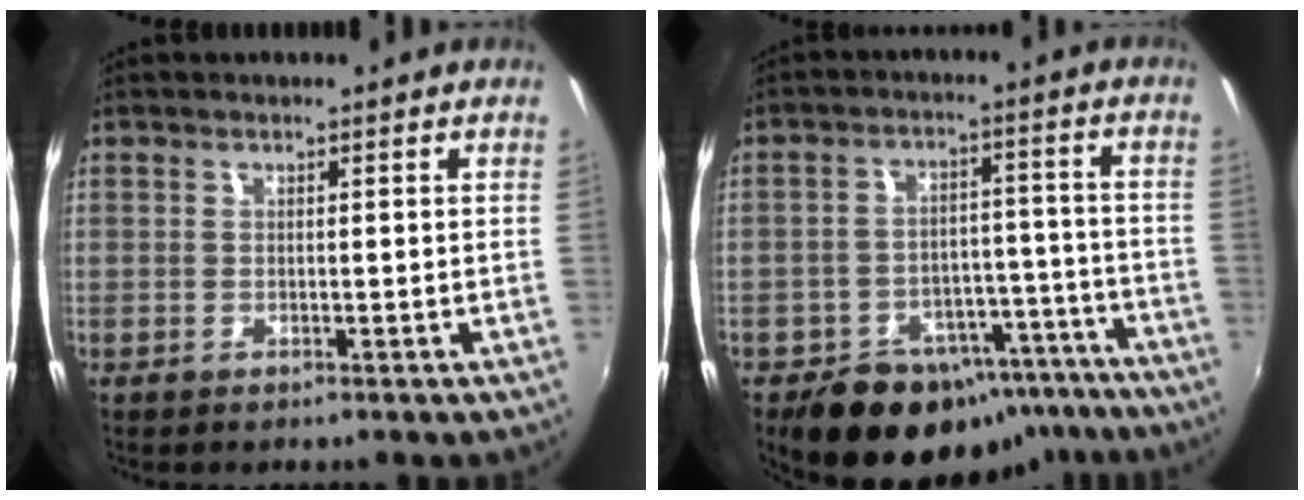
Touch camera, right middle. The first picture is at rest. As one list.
[{"total": 17.4, "force": [-12.4, 10.3, 6.6], "torque": [-0.129, 0.035, -0.147]}]